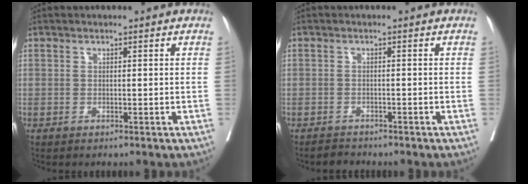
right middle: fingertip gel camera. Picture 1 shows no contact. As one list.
[{"total": 1.4, "force": [-1.4, 0.4, -0.2], "torque": [-0.004, -0.005, -0.023]}]